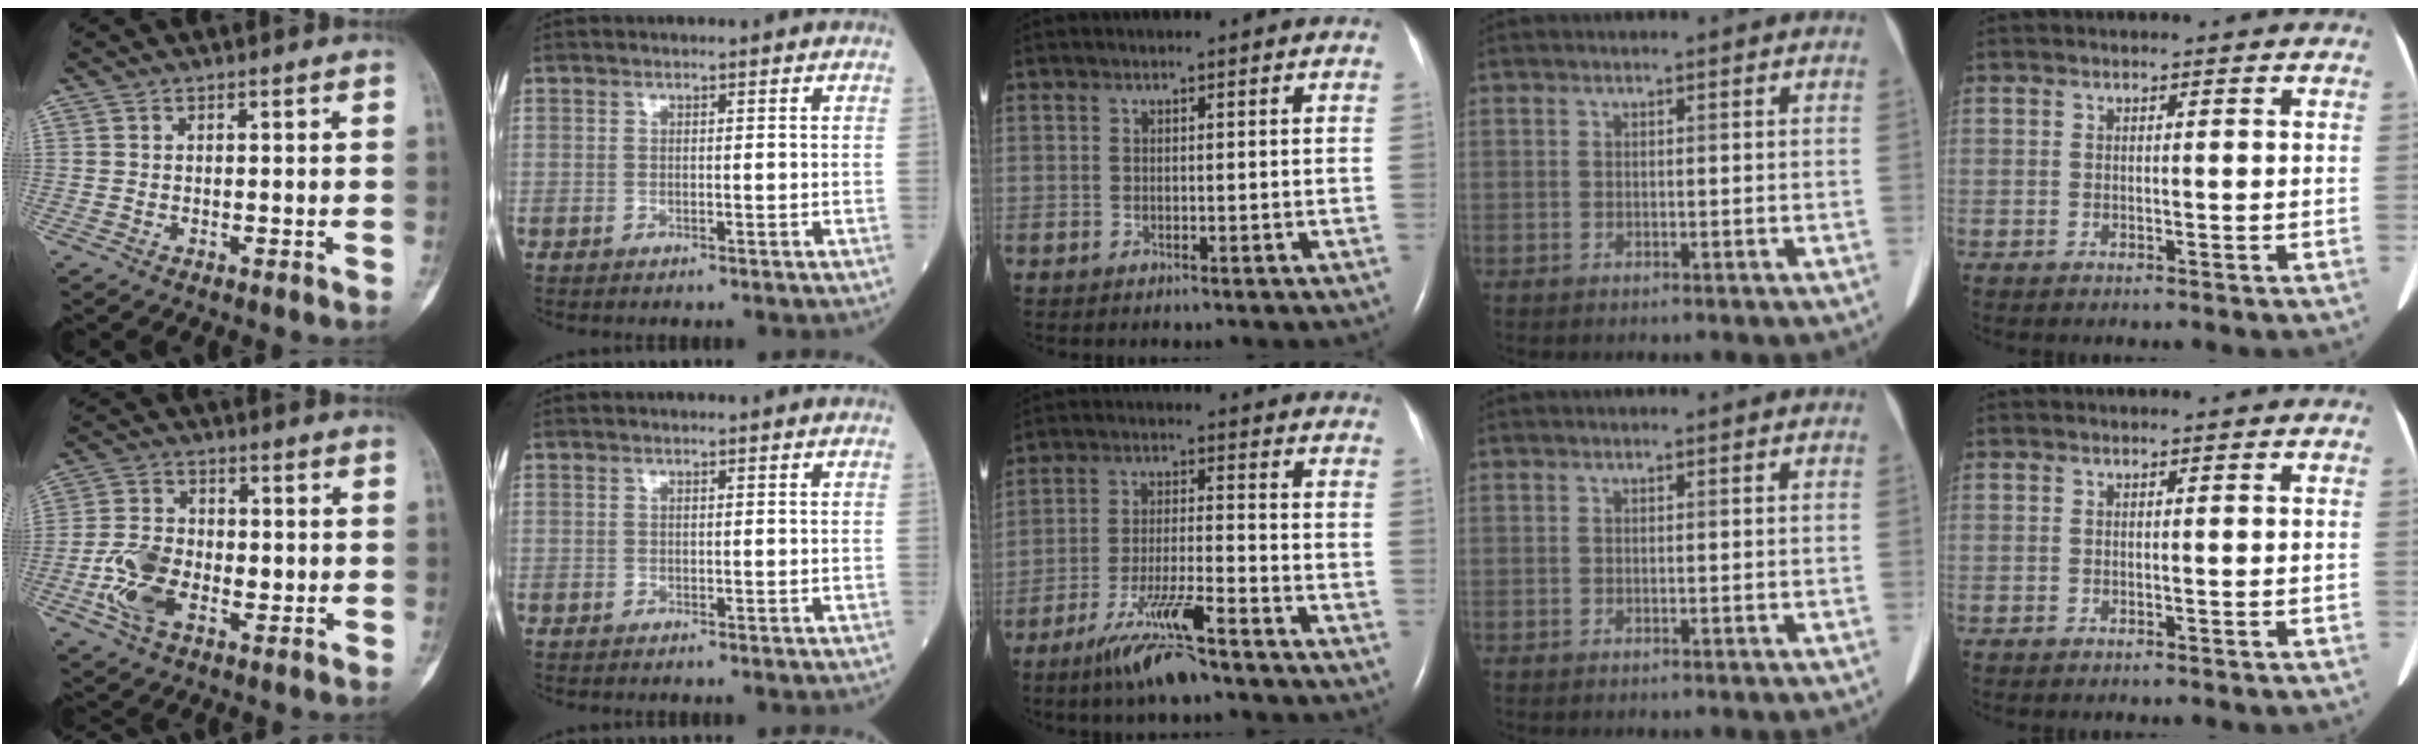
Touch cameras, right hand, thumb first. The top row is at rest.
{"thumb": {"total": 9.9, "force": [-2.3, 6.3, 7.2], "torque": [-0.142, 0.012, -0.045]}, "middle": {"total": 9.3, "force": [-6.7, 0.3, 6.4], "torque": [-0.129, -0.025, -0.122]}}